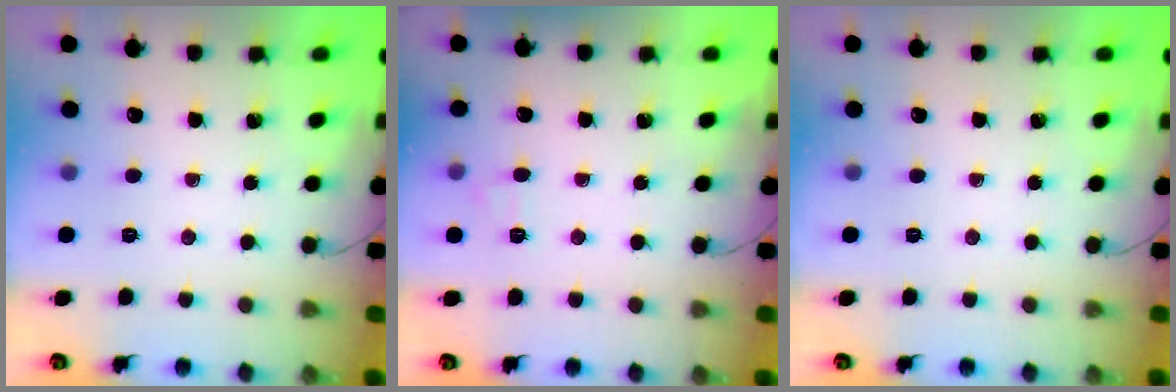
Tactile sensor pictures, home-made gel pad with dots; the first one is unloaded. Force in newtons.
{"total": 5.6, "press": 5.4, "slide": 1.4}
{"total": 0.0}